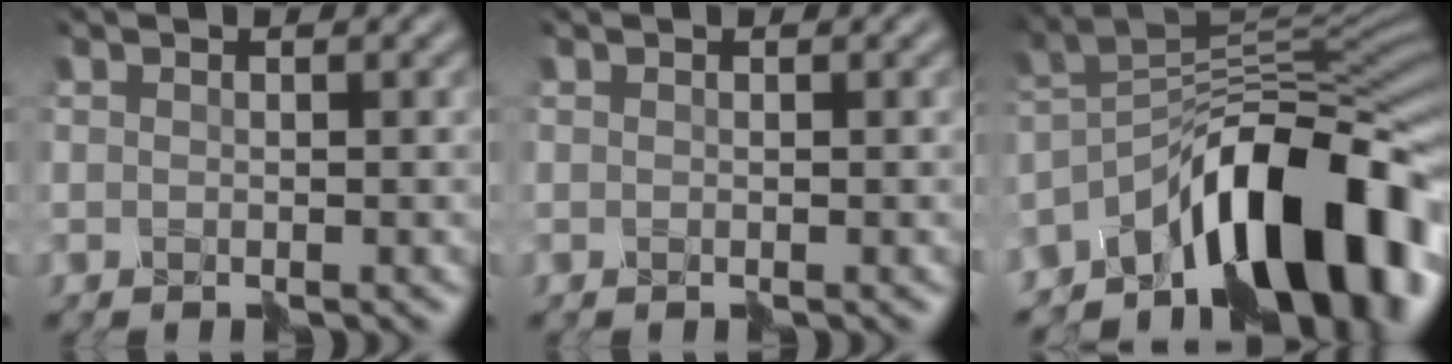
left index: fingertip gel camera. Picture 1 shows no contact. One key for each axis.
{"total": 0.0}
{"total": 13.0, "fx": -8.0, "fy": 4.5, "fz": 9.2, "tx": -0.126, "ty": 0.012, "tz": -0.136}